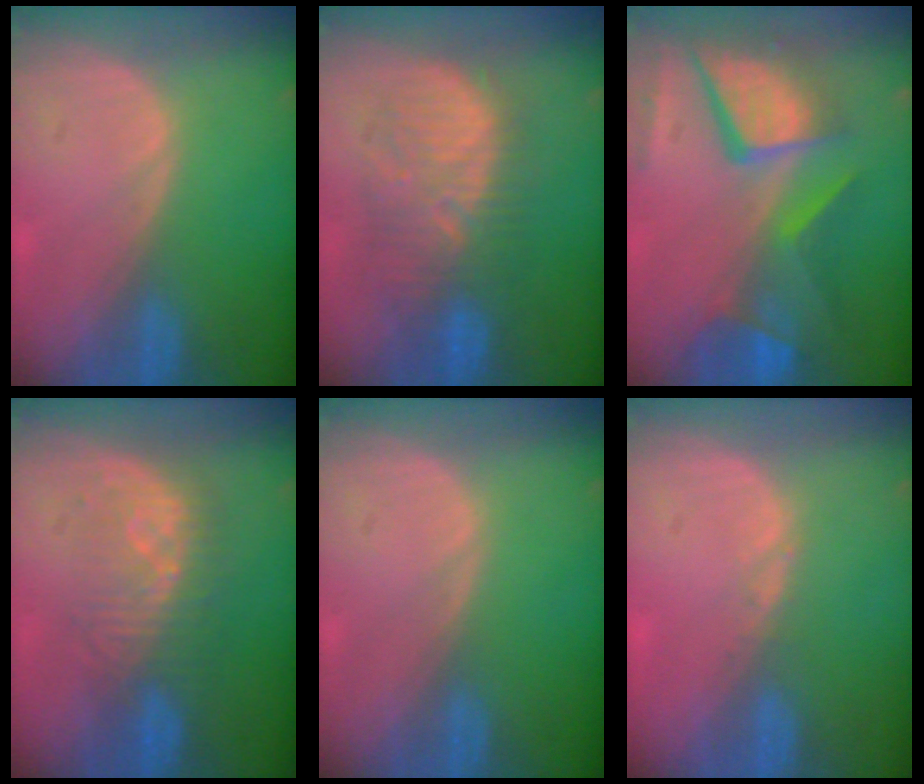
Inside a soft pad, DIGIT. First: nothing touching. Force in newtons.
{"total": 9.4, "press": 9.4, "slide": 1.0}
{"total": 12.1, "press": 9.9, "slide": 6.9}
{"total": 7.8, "press": 7.5, "slide": 2.0}
{"total": 0.0}
{"total": 0.6, "press": 0.5, "slide": 0.3}